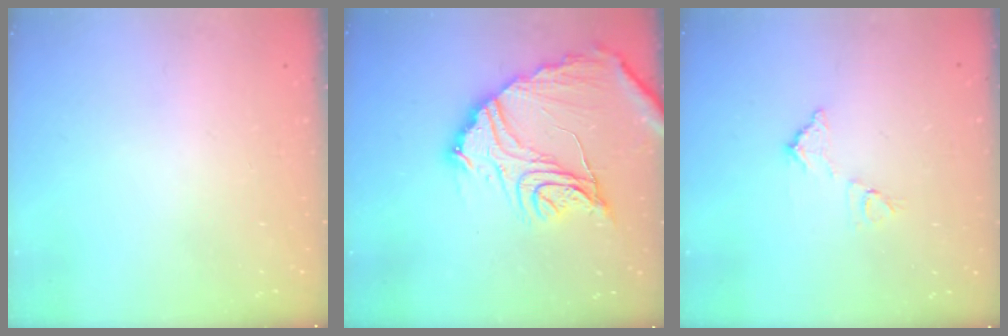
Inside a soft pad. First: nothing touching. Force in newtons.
{"total": 20.3, "press": 20.2, "slide": 2.1}
{"total": 7.5, "press": 7.5, "slide": 0.4}